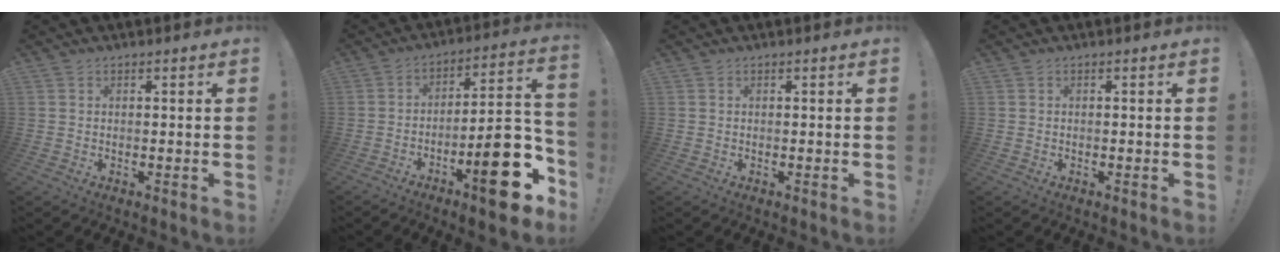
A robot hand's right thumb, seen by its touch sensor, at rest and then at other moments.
{"total": 20.1, "force": [-8.7, 5.7, 17.2], "torque": [-0.213, 0.051, -0.130]}
{"total": 0.0}
{"total": 0.0}